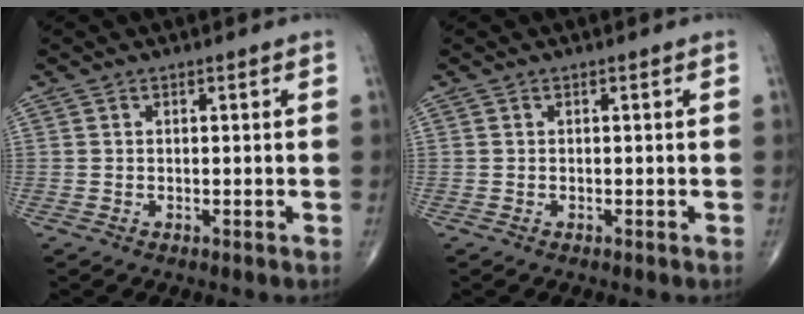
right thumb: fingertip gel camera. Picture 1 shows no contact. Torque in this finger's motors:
{"motor_torque": [0.91, 0.87, -0.20, -0.12, 0.04]}